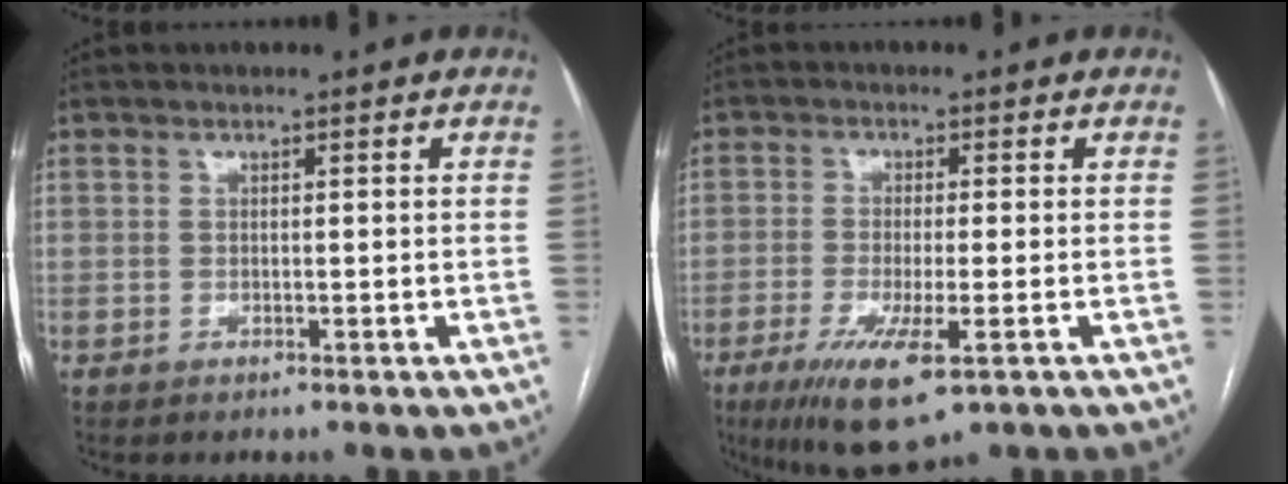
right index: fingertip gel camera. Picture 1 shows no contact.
{"total": 9.6, "force": [-4.8, 1.8, 8.1], "torque": [-0.148, -0.028, -0.077]}